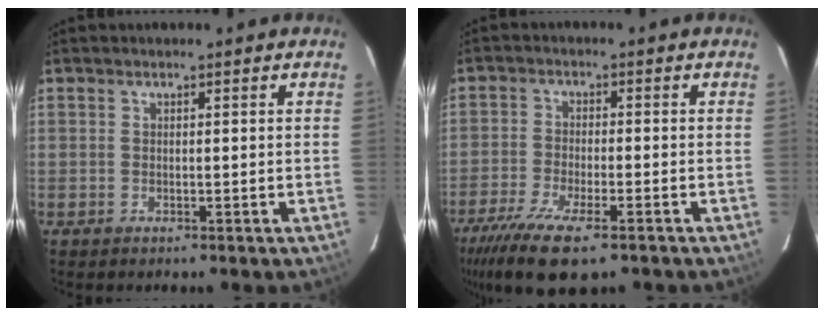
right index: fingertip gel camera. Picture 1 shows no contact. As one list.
[{"total": 12.4, "force": [-8.5, 3.3, 8.3], "torque": [-0.192, -0.044, -0.157]}]